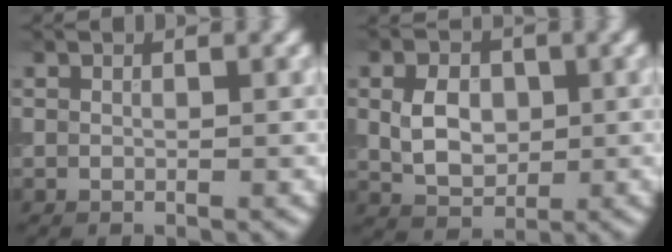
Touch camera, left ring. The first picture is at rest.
{"total": 3.9, "force": [0.3, 2.9, 2.7], "torque": [-0.056, 0.000, 0.003]}